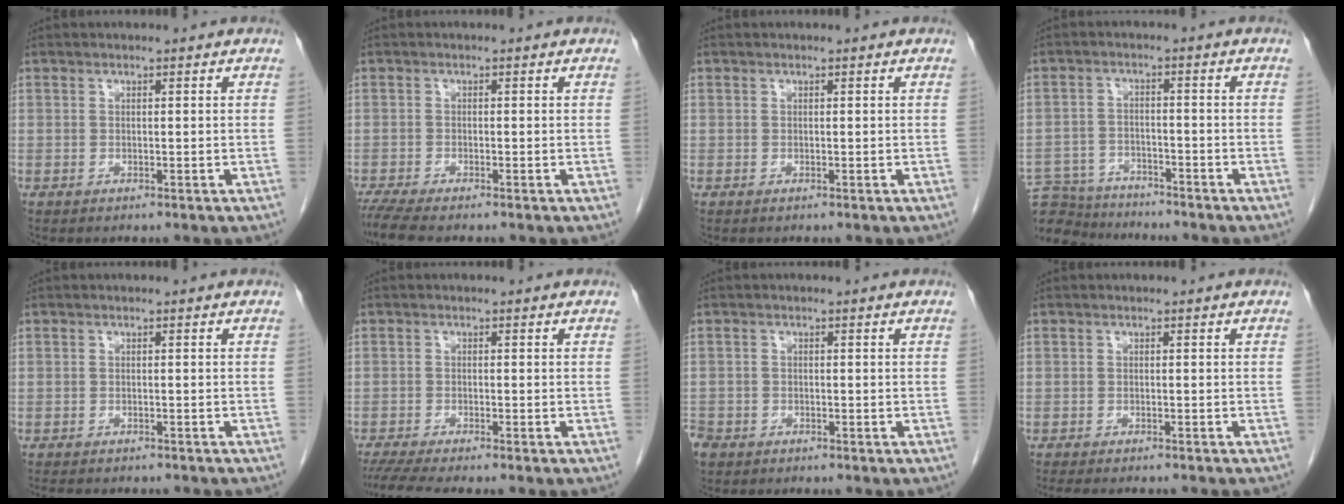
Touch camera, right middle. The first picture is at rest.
{"total": 3.9, "force": [-3.3, -0.1, 2.0], "torque": [-0.041, -0.013, -0.061]}
{"total": 0.0}
{"total": 9.9, "force": [-9.4, 2.5, 1.3], "torque": [-0.028, 0.006, -0.155]}
{"total": 7.5, "force": [-6.5, 2.0, 3.1], "torque": [-0.041, -0.002, -0.084]}
{"total": 5.7, "force": [-4.9, -0.4, 3.0], "torque": [-0.047, -0.014, -0.082]}
{"total": 4.1, "force": [-3.0, 2.6, 1.0], "torque": [-0.029, -0.002, -0.058]}
{"total": 7.9, "force": [-7.0, 1.1, 3.5], "torque": [-0.040, -0.012, -0.096]}